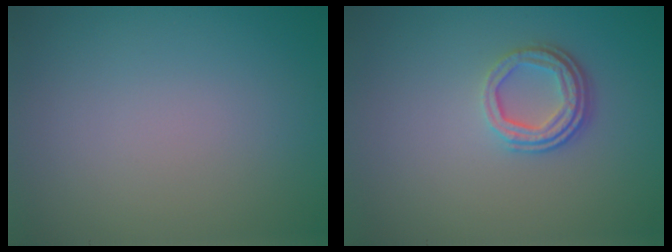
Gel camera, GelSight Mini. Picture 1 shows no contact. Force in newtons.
{"total": 3.3, "press": 2.5, "slide": 2.1}